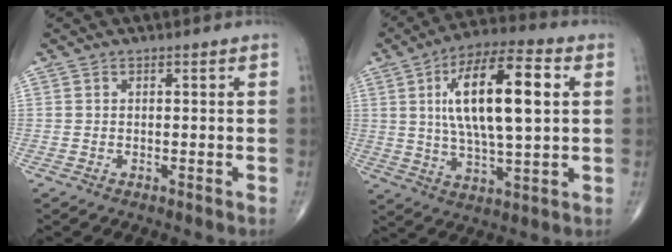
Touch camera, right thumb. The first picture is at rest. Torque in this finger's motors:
{"motor_torque": [-1.17, 2.54, 1.56, 0.39, 0.23]}